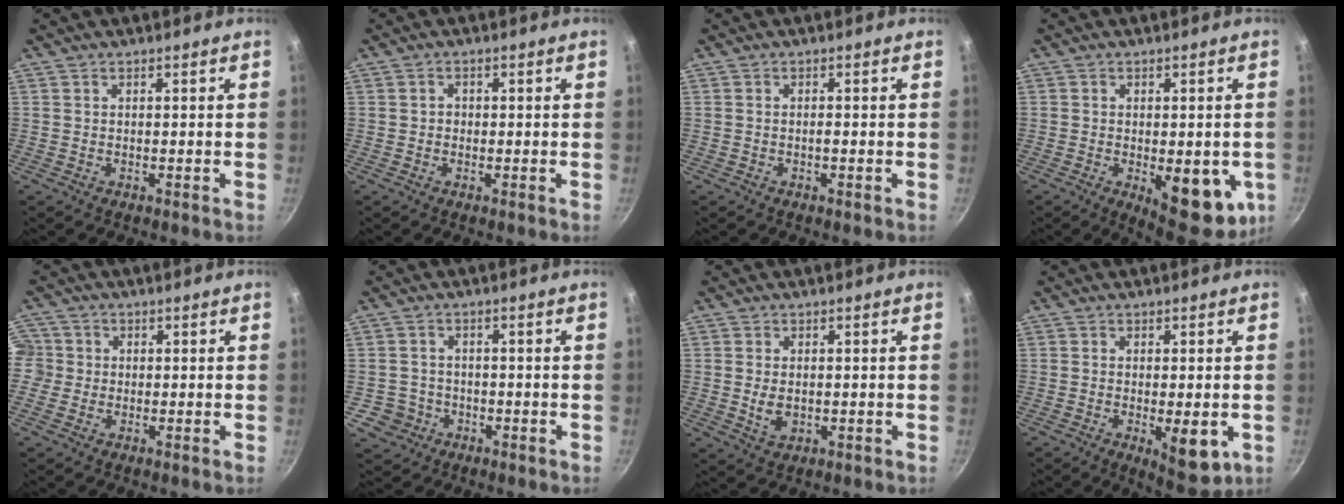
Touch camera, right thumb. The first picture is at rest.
{"total": 1.1, "force": [-0.2, 1.0, 0.4], "torque": [-0.003, 0.003, -0.005]}
{"total": 0.7, "force": [-0.3, 0.2, 0.6], "torque": [-0.011, 0.003, -0.007]}
{"total": 14.1, "force": [-3.3, 6.4, 12.1], "torque": [-0.115, -0.012, -0.032]}
{"total": 6.5, "force": [-0.4, 6.2, 1.9], "torque": [-0.027, 0.011, -0.021]}
{"total": 4.4, "force": [-1.6, 4.1, 0.6], "torque": [0.005, 0.023, -0.022]}
{"total": 4.0, "force": [-0.3, 2.6, 3.0], "torque": [-0.053, -0.003, 0.000]}
{"total": 7.9, "force": [-1.9, 2.9, 7.1], "torque": [-0.092, -0.006, -0.018]}